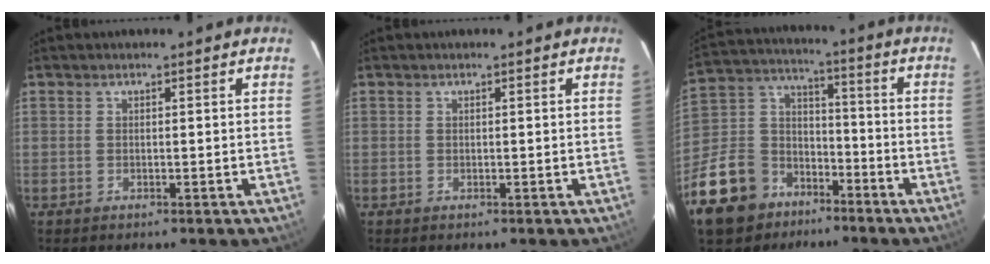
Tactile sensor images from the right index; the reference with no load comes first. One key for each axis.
{"total": 0.0}
{"total": 17.1, "fx": -10.9, "fy": 11.9, "fz": 5.8, "tx": -0.161, "ty": 0.044, "tz": -0.171}